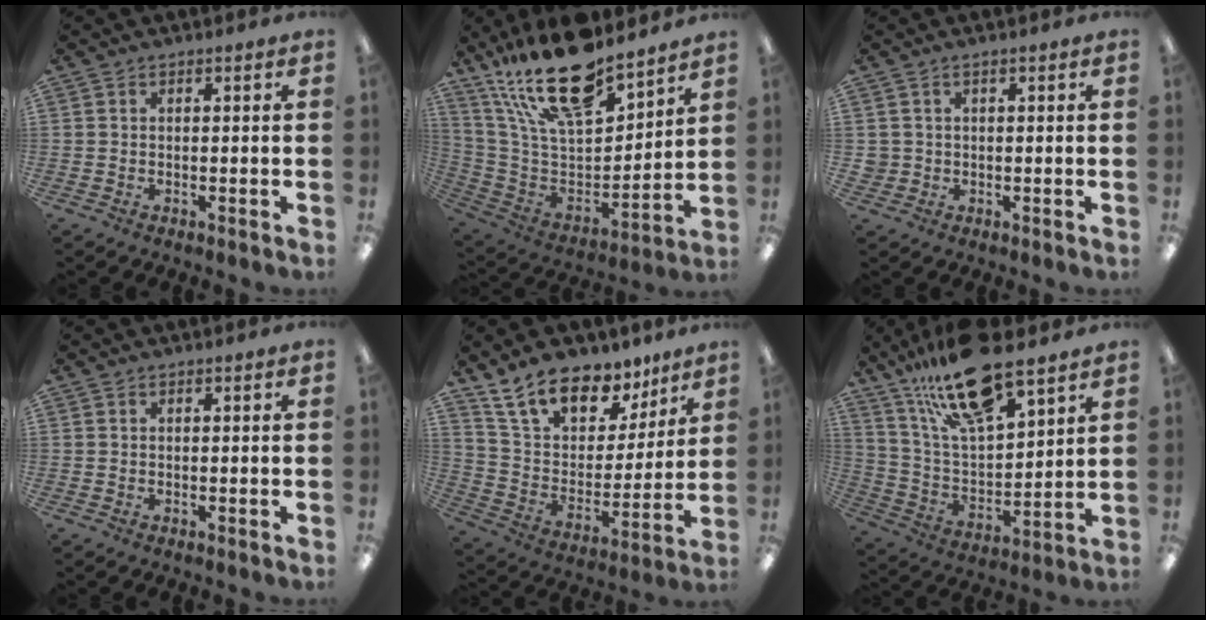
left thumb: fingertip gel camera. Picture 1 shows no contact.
{"total": 23.0, "force": [17.7, 8.0, 12.3], "torque": [-0.233, -0.107, 0.309]}
{"total": 2.1, "force": [0.6, 2.0, 0.5], "torque": [-0.013, 0.004, 0.009]}
{"total": 0.0}
{"total": 16.6, "force": [12.2, 8.9, 7.0], "torque": [-0.129, -0.077, 0.224]}
{"total": 19.9, "force": [14.8, 6.8, 11.4], "torque": [-0.213, -0.074, 0.257]}